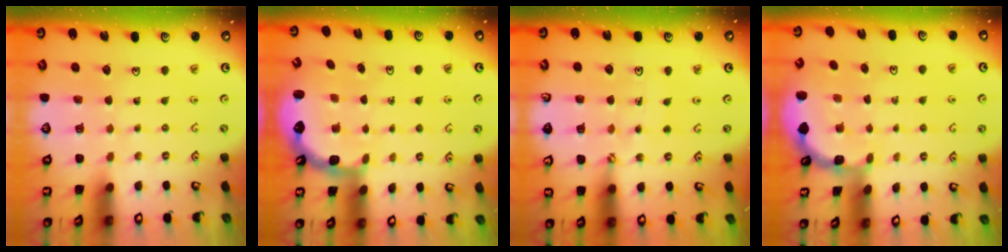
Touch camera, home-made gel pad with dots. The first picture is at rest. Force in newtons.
{"total": 2.8, "press": 2.2, "slide": 1.8}
{"total": 2.5, "press": 2.2, "slide": 1.3}
{"total": 2.0, "press": 2.0, "slide": 0.2}